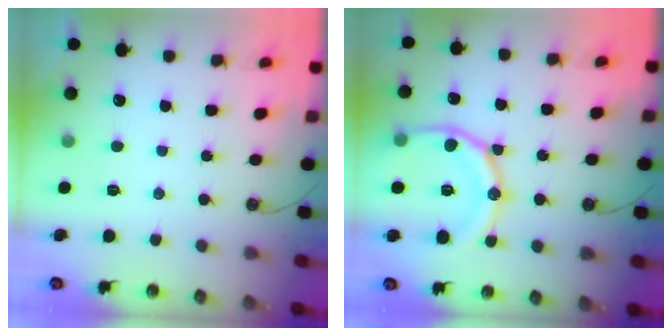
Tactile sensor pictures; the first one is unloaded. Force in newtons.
{"total": 17.8, "press": 17.7, "slide": 1.9}